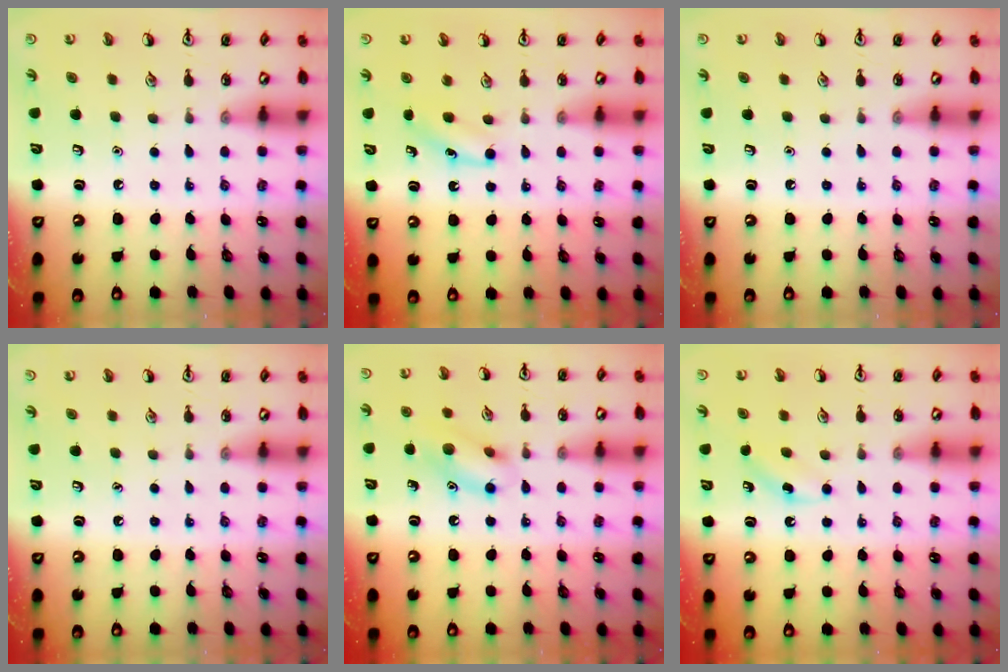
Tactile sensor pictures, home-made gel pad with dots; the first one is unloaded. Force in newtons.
{"total": 3.9, "press": 3.6, "slide": 1.3}
{"total": 0.0}
{"total": 0.0}
{"total": 10.5, "press": 10.5, "slide": 0.6}
{"total": 2.6, "press": 2.4, "slide": 0.8}